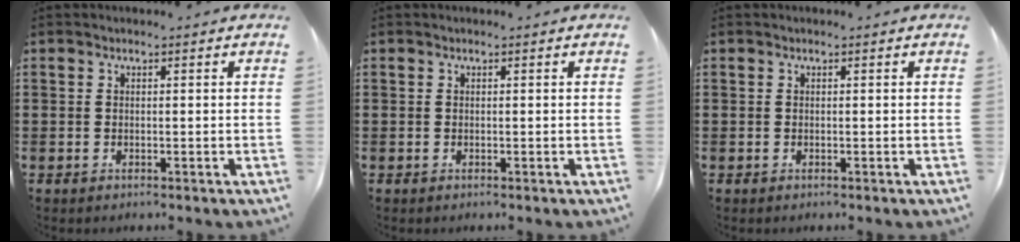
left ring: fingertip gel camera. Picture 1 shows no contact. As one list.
[{"total": 0.0}, {"total": 0.0}]